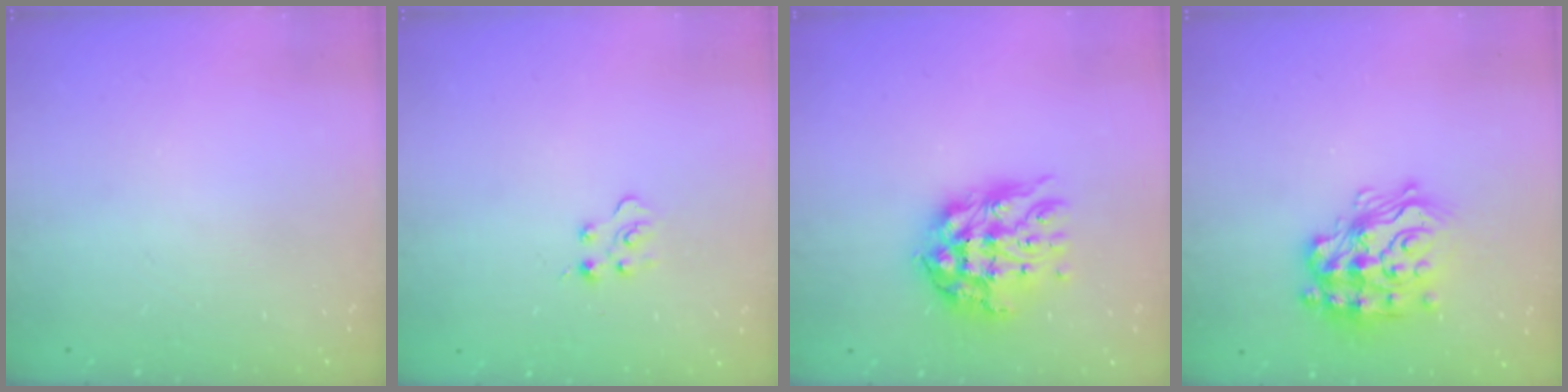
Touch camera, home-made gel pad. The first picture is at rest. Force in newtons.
{"total": 2.9, "press": 2.9, "slide": 0.3}
{"total": 14.7, "press": 14.6, "slide": 1.3}
{"total": 18.7, "press": 18.7, "slide": 1.2}